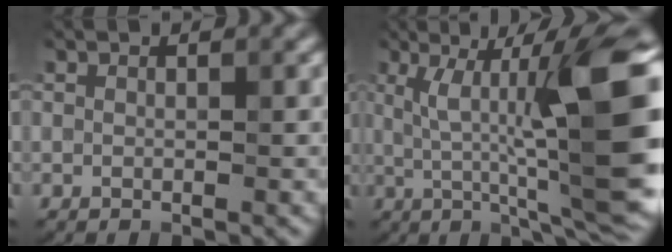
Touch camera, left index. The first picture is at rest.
{"total": 12.7, "force": [1.4, 2.9, 12.2], "torque": [-0.176, 0.005, 0.028]}